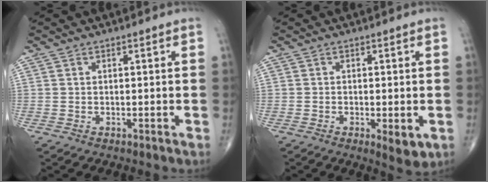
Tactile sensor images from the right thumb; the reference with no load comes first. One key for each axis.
{"total": 3.9, "fx": -1.0, "fy": 1.4, "fz": 3.5, "tx": -0.049, "ty": -0.010, "tz": -0.014}